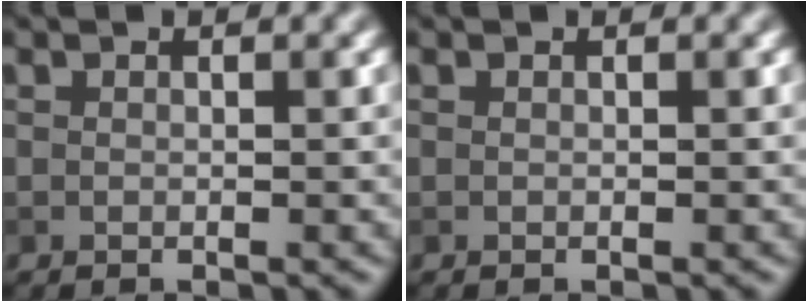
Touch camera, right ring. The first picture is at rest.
{"total": 0.0}